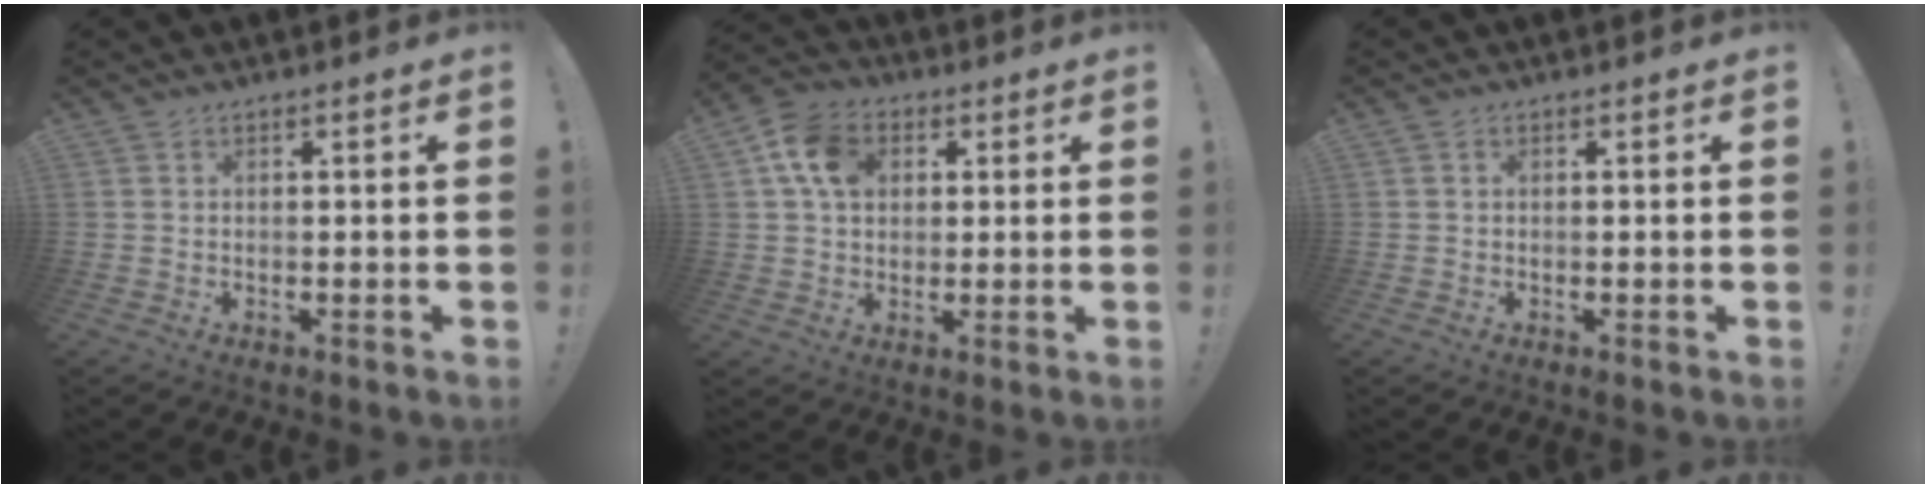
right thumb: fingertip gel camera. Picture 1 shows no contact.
{"total": 10.9, "force": [3.5, 8.3, 6.2], "torque": [-0.105, 0.001, 0.067]}
{"total": 0.0}